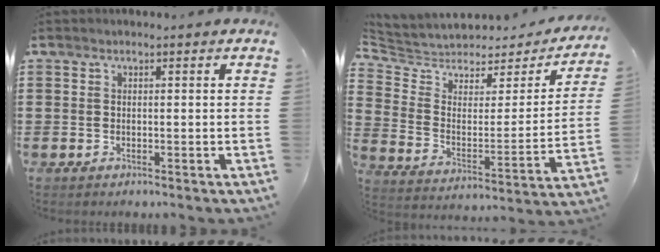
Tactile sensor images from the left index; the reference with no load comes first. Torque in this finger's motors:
{"motor_torque": [2.14, 0.00, -0.11, 0.06]}